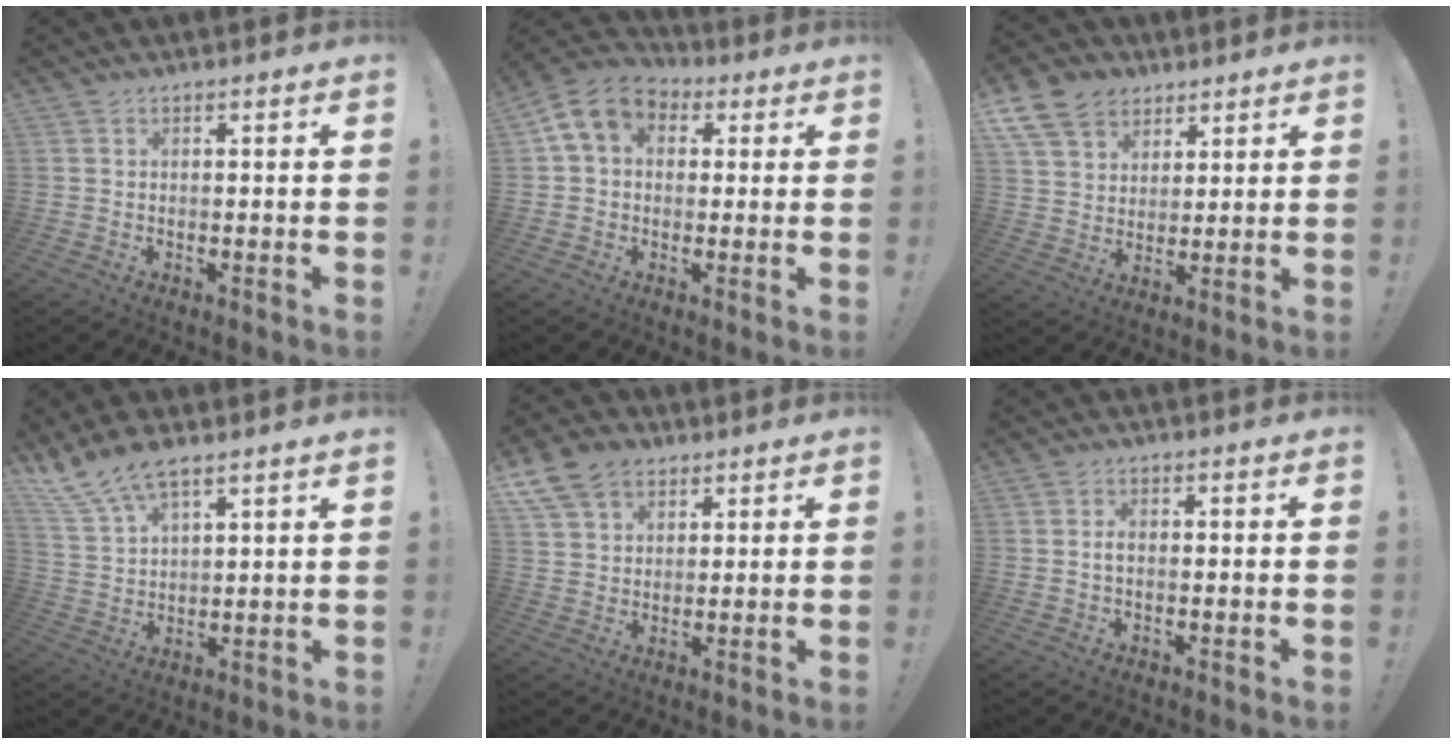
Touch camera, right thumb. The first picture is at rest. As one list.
[{"total": 11.2, "force": [3.5, 8.4, 6.5], "torque": [-0.098, 0.001, 0.074]}, {"total": 12.5, "force": [6.7, 9.4, 4.6], "torque": [-0.079, -0.038, 0.138]}, {"total": 9.1, "force": [7.7, 2.2, 4.5], "torque": [-0.102, -0.036, 0.149]}, {"total": 11.6, "force": [6.6, 8.1, 5.0], "torque": [-0.087, -0.028, 0.133]}, {"total": 2.1, "force": [0.0, 1.4, 1.5], "torque": [-0.021, 0.003, -0.003]}]